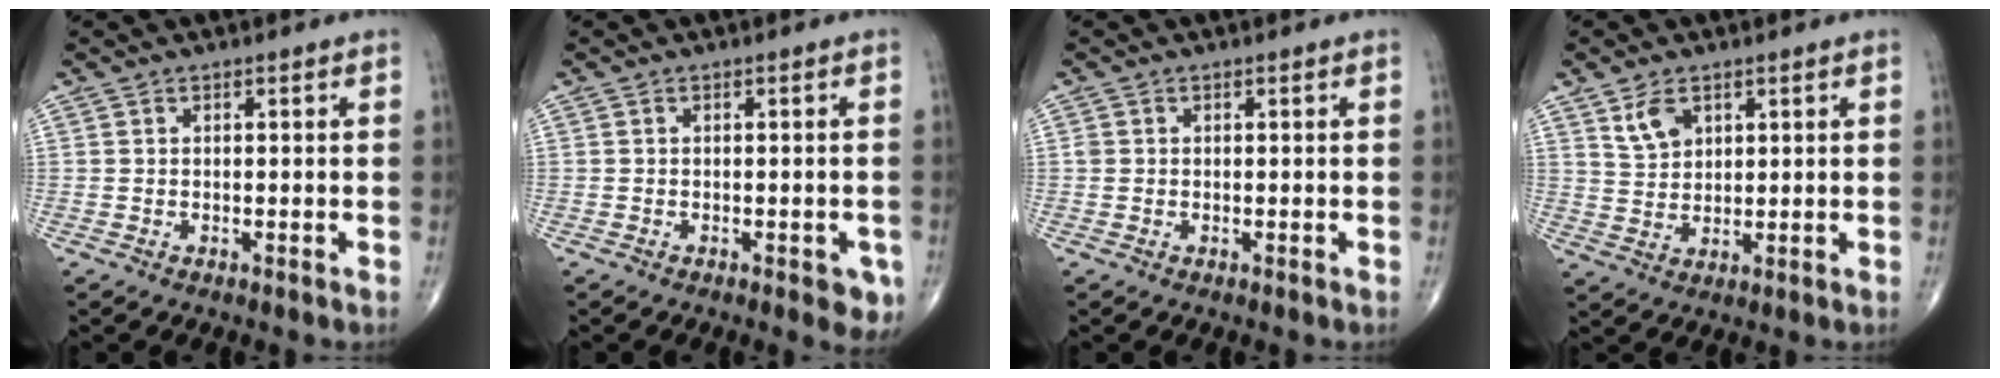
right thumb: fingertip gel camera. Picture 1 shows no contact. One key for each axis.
{"total": 3.9, "fx": -1.7, "fy": 1.7, "fz": 3.1, "tx": -0.018, "ty": -0.002, "tz": -0.019}
{"total": 0.8, "fx": 0.0, "fy": 0.8, "fz": 0.3, "tx": -0.001, "ty": 0.002, "tz": 0.001}
{"total": 5.0, "fx": 2.7, "fy": 3.2, "fz": 2.8, "tx": -0.039, "ty": -0.015, "tz": 0.057}